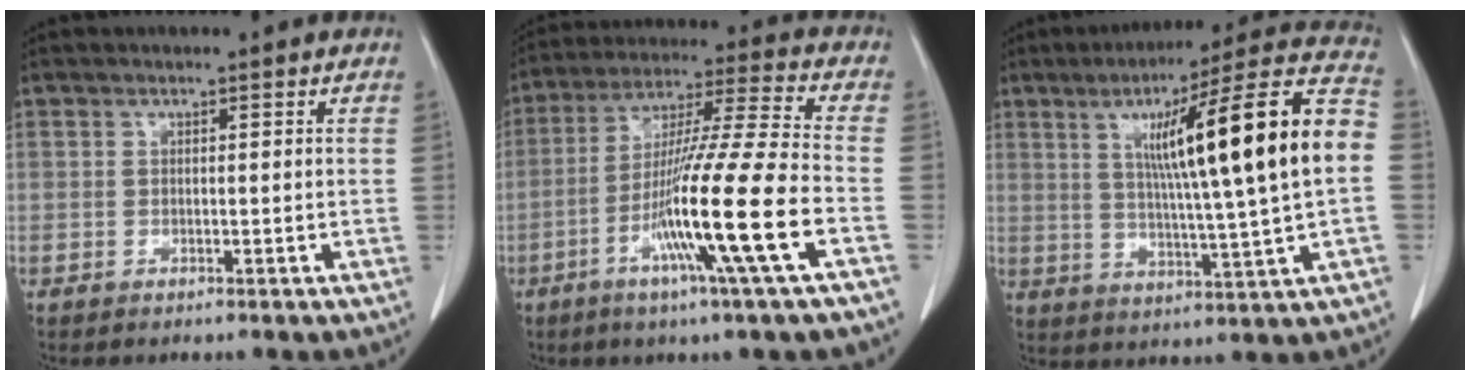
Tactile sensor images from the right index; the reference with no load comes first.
{"total": 16.9, "force": [-6.1, -1.8, 15.7], "torque": [-0.292, -0.017, -0.113]}
{"total": 21.5, "force": [2.8, 0.0, 21.3], "torque": [-0.312, 0.023, 0.033]}